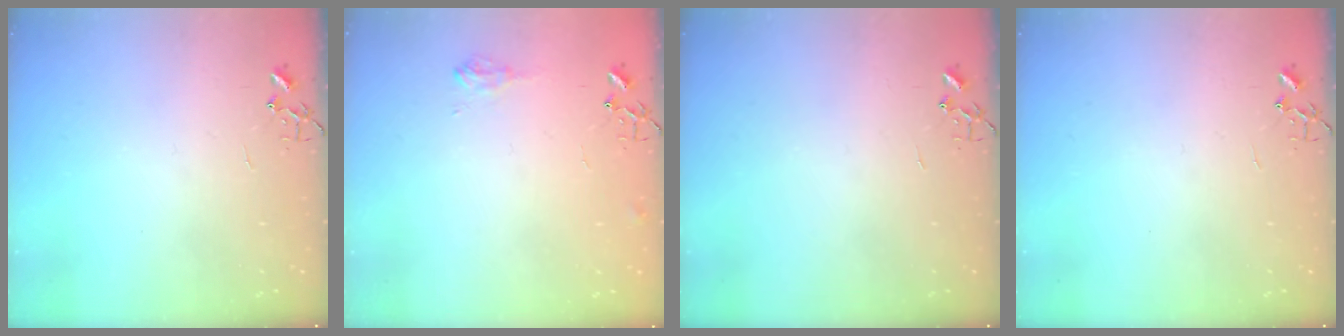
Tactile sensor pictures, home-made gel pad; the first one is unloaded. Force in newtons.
{"total": 7.2, "press": 7.1, "slide": 0.9}
{"total": 0.0}
{"total": 0.0}